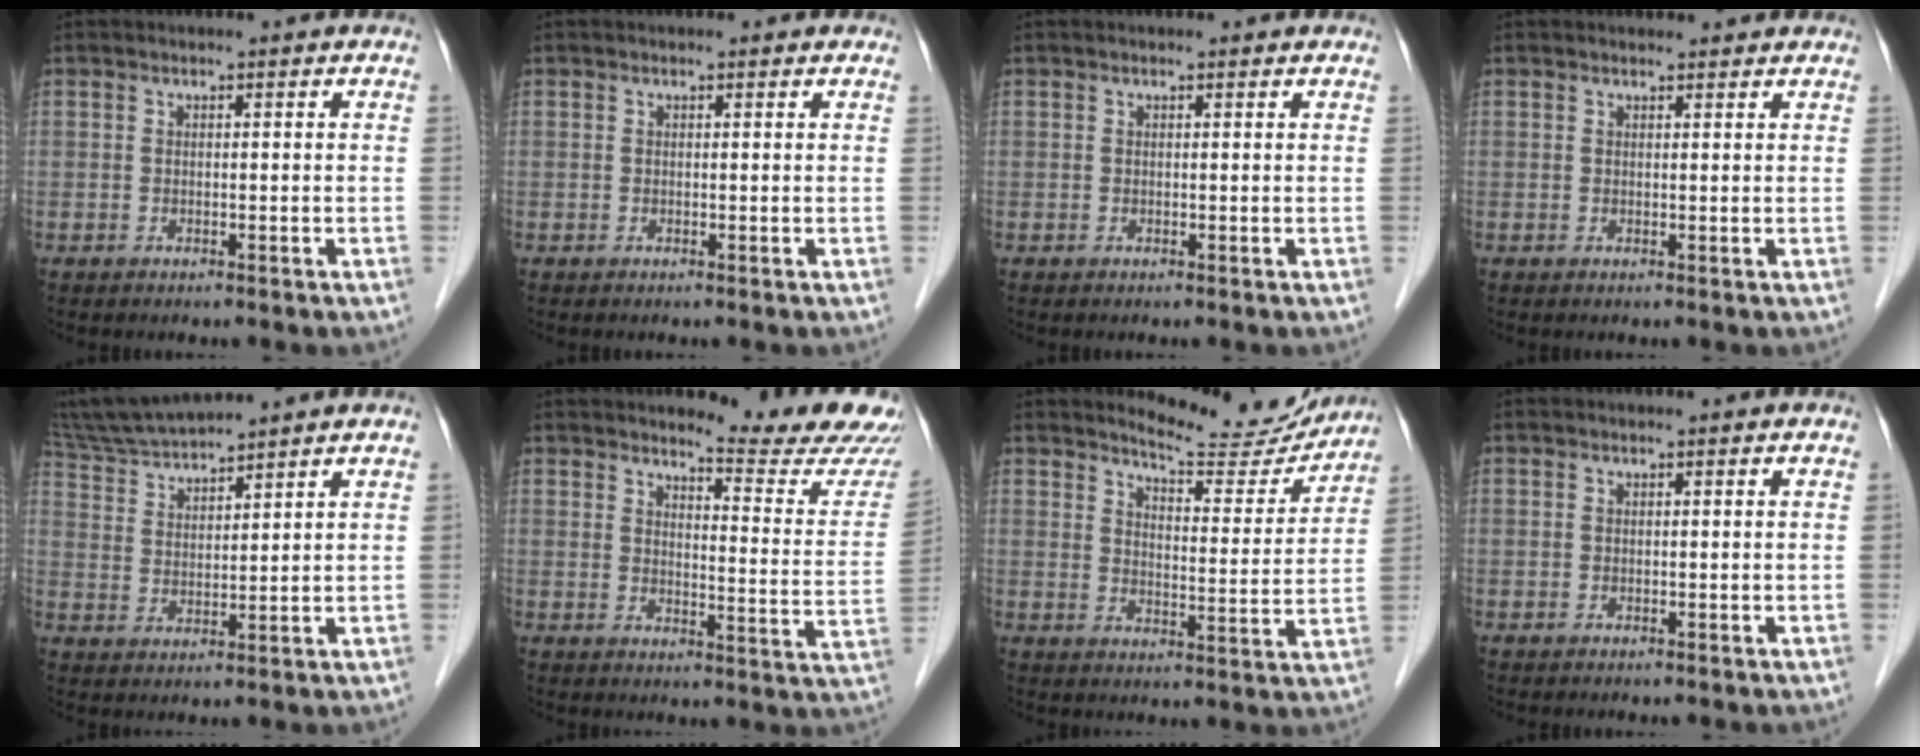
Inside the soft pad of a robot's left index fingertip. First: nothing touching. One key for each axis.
{"total": 1.1, "fx": 0.9, "fy": 0.5, "fz": 0.3, "tx": -0.009, "ty": 0.006, "tz": 0.008}
{"total": 1.2, "fx": 1.1, "fy": 0.4, "fz": 0.3, "tx": -0.012, "ty": 0.007, "tz": 0.012}
{"total": 3.0, "fx": 2.9, "fy": 0.8, "fz": 0.5, "tx": -0.010, "ty": 0.011, "tz": 0.030}
{"total": 8.9, "fx": 8.4, "fy": -0.5, "fz": 2.7, "tx": -0.063, "ty": 0.021, "tz": 0.169}
{"total": 14.1, "fx": 13.5, "fy": -0.4, "fz": 3.9, "tx": -0.045, "ty": -0.100, "tz": 0.150}
{"total": 11.9, "fx": 11.5, "fy": 2.0, "fz": 2.3, "tx": -0.027, "ty": -0.030, "tz": 0.145}
{"total": 0.0}